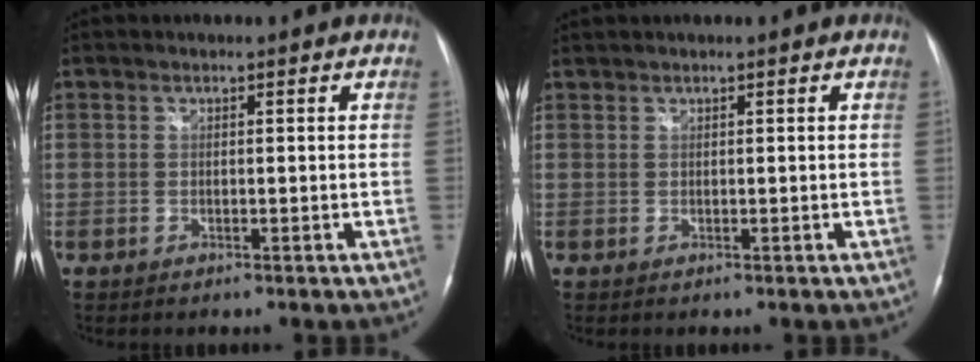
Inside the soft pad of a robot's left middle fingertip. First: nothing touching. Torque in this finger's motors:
{"motor_torque": [0.04, -0.12, 0.00, 0.01]}